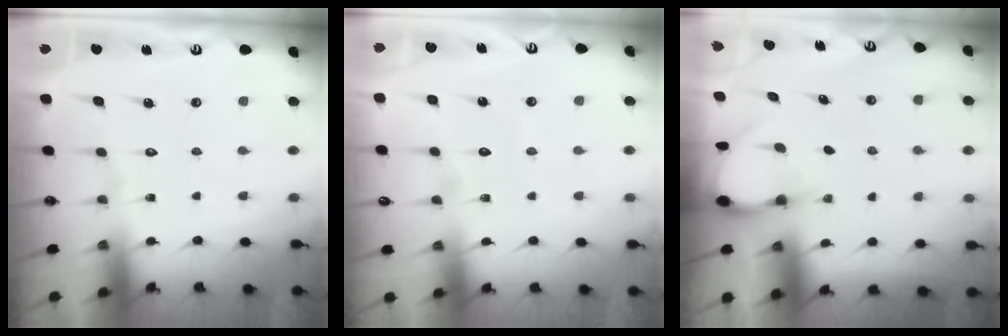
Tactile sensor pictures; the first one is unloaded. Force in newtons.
{"total": 3.5, "press": 3.5, "slide": 0.1}
{"total": 2.9, "press": 2.9, "slide": 0.3}